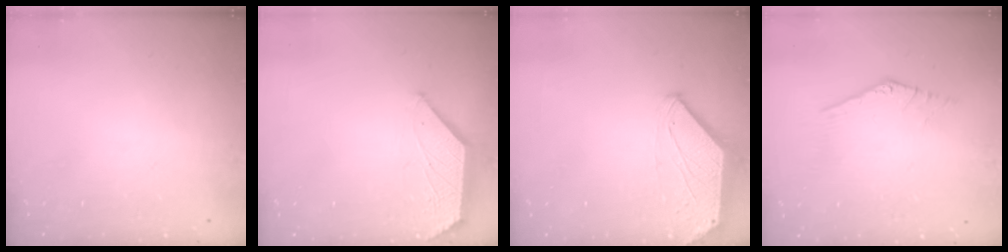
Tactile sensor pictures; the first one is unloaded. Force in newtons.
{"total": 1.9, "press": 1.9, "slide": 0.5}
{"total": 0.0}
{"total": 2.0, "press": 2.0, "slide": 0.1}